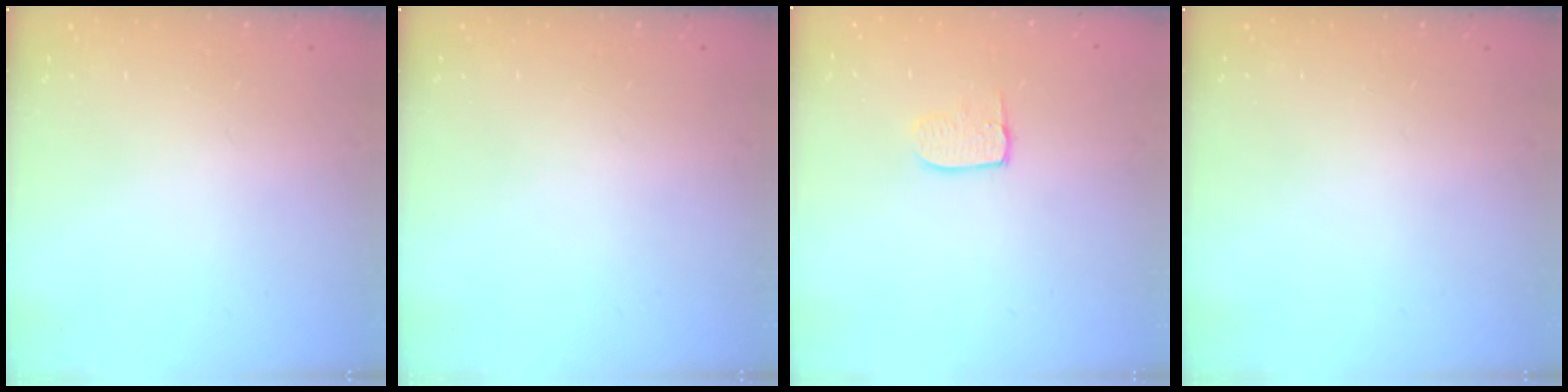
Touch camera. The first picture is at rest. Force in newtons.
{"total": 0.0}
{"total": 6.5, "press": 6.5, "slide": 0.6}
{"total": 0.0}